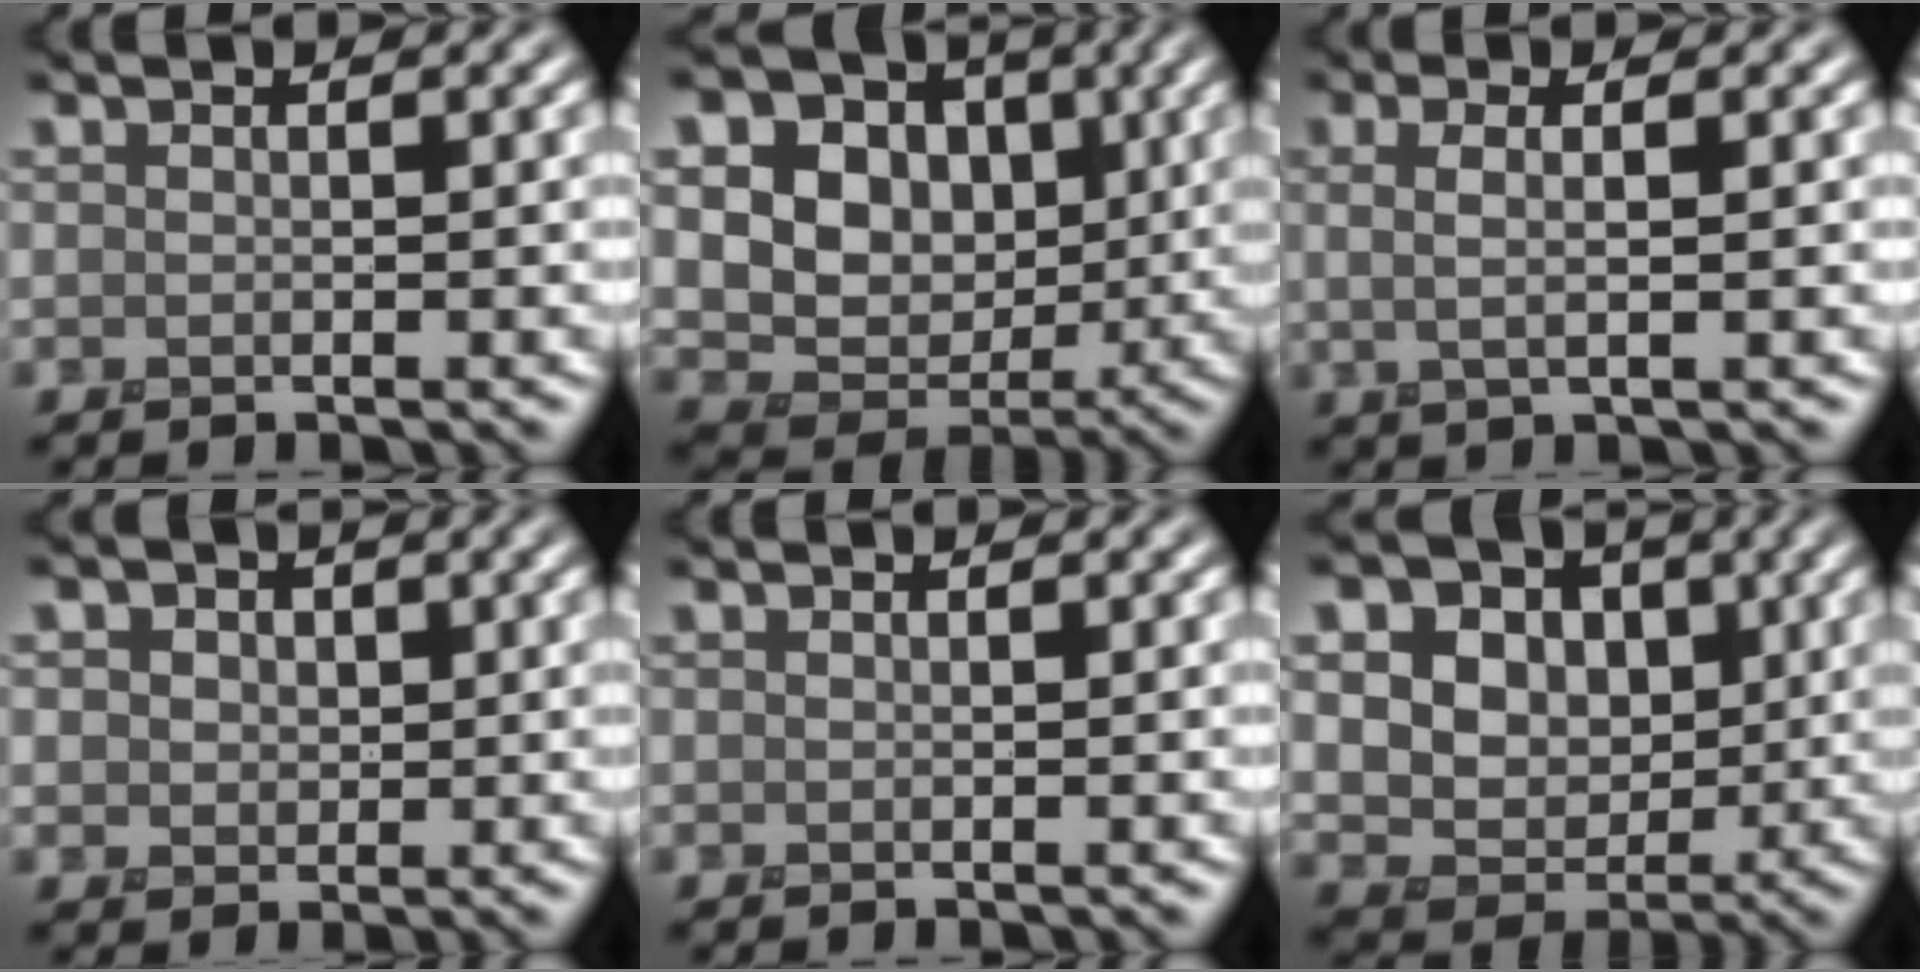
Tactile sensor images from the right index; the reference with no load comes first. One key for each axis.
{"total": 14.8, "fx": 3.2, "fy": 12.4, "fz": 7.4, "tx": -0.171, "ty": 0.038, "tz": 0.047}
{"total": 2.6, "fx": 0.7, "fy": 0.8, "fz": 2.4, "tx": -0.036, "ty": -0.004, "tz": -0.002}
{"total": 3.8, "fx": 1.2, "fy": 3.2, "fz": 1.8, "tx": -0.039, "ty": 0.013, "tz": 0.008}
{"total": 0.0}
{"total": 13.4, "fx": 3.8, "fy": 11.1, "fz": 6.4, "tx": -0.140, "ty": 0.028, "tz": 0.062}